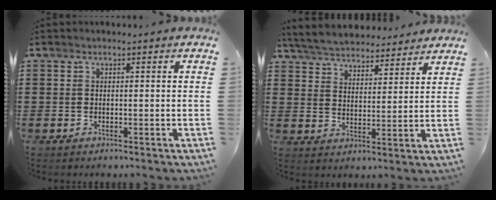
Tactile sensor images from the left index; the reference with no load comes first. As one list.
[{"total": 5.3, "force": [5.2, 0.9, 0.7], "torque": [-0.038, -0.027, 0.092]}]